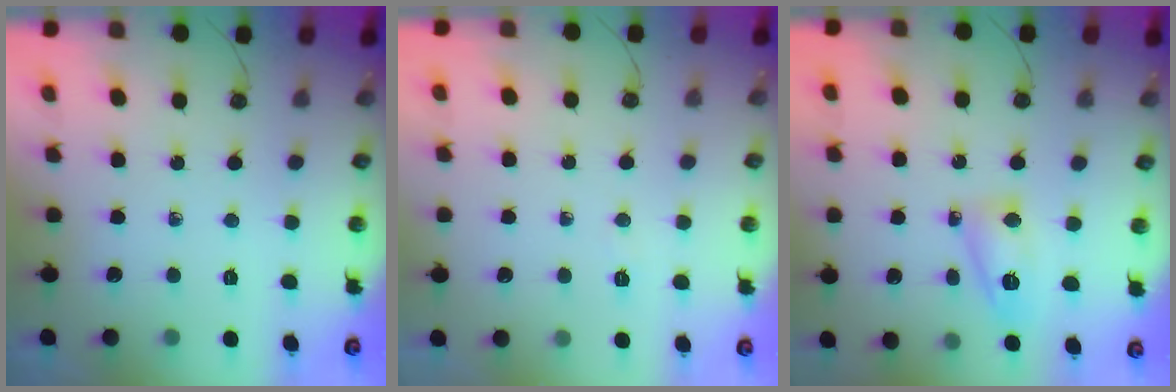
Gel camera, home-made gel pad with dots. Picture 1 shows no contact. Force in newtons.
{"total": 3.2, "press": 3.0, "slide": 1.0}
{"total": 9.0, "press": 9.0, "slide": 0.6}